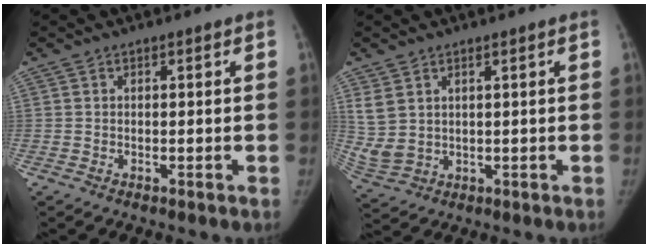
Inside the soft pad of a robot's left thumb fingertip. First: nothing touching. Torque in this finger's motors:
{"motor_torque": [1.17, 1.16, 0.89, -0.96, 0.21]}